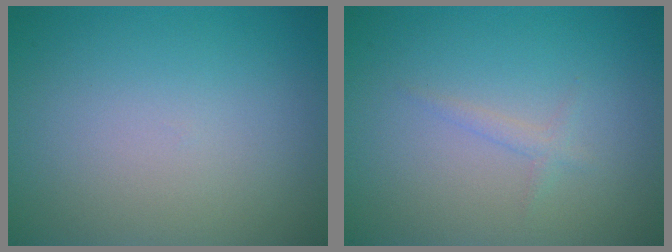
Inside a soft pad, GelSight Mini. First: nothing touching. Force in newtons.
{"total": 0.9, "press": 0.9, "slide": 0.1}